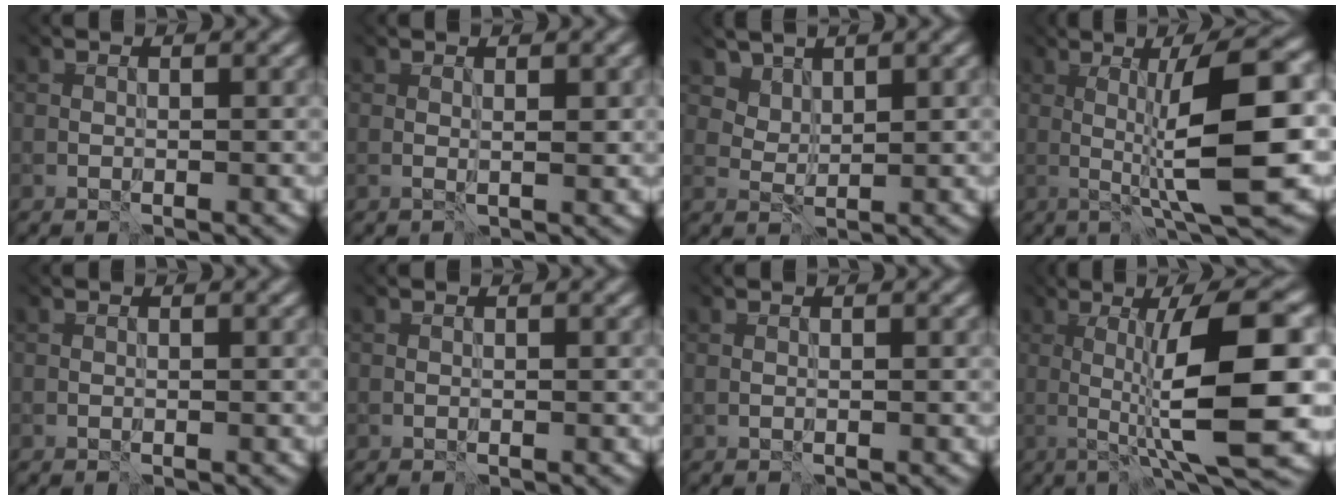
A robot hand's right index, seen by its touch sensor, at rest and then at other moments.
{"total": 1.3, "force": [0.6, 0.6, 1.1], "torque": [-0.005, 0.011, 0.005]}
{"total": 3.0, "force": [2.6, 1.4, 0.6], "torque": [-0.034, -0.014, 0.078]}
{"total": 7.8, "force": [-1.7, -0.1, 7.6], "torque": [-0.111, 0.012, -0.010]}
{"total": 0.0}
{"total": 0.0}
{"total": 0.8, "force": [0.6, 0.4, 0.4], "torque": [-0.005, 0.007, 0.005]}
{"total": 9.5, "force": [-1.7, 0.7, 9.4], "torque": [-0.125, 0.005, -0.010]}